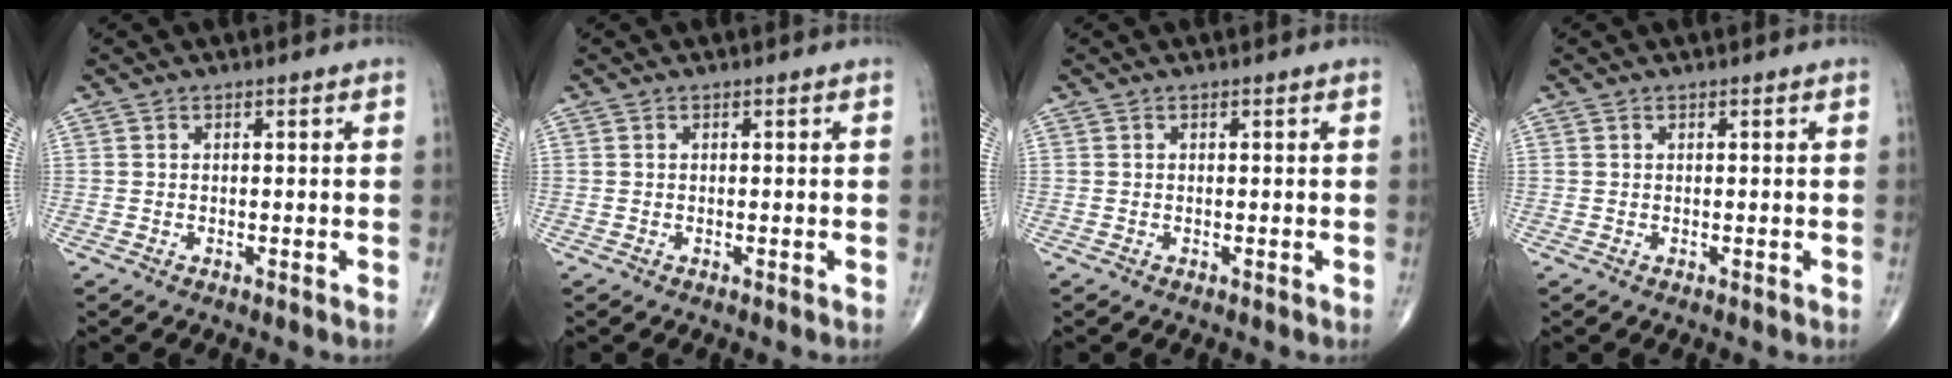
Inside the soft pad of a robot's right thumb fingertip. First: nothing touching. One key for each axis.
{"total": 0.0}
{"total": 0.0}
{"total": 0.0}